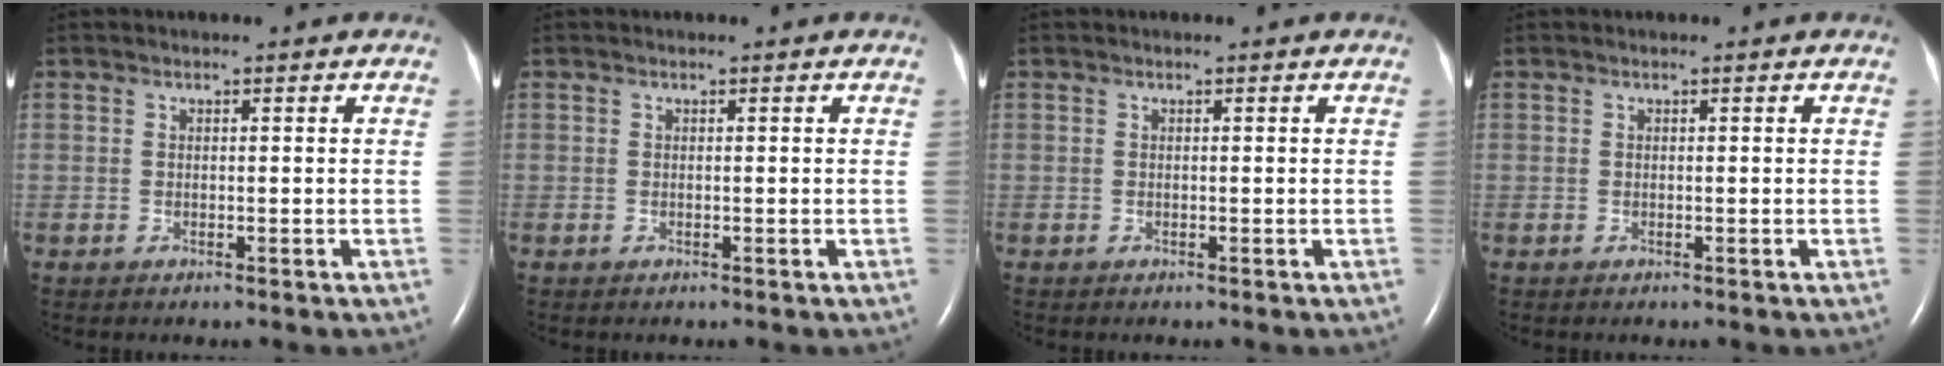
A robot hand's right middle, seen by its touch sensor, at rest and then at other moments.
{"total": 0.0}
{"total": 0.0}
{"total": 0.0}